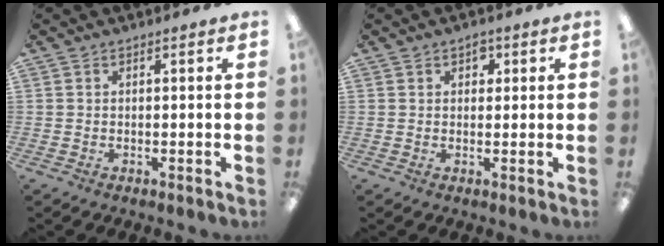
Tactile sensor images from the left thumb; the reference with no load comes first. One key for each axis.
{"total": 2.4, "fx": 1.3, "fy": 1.8, "fz": 1.0, "tx": 0.003, "ty": -0.005, "tz": 0.017}